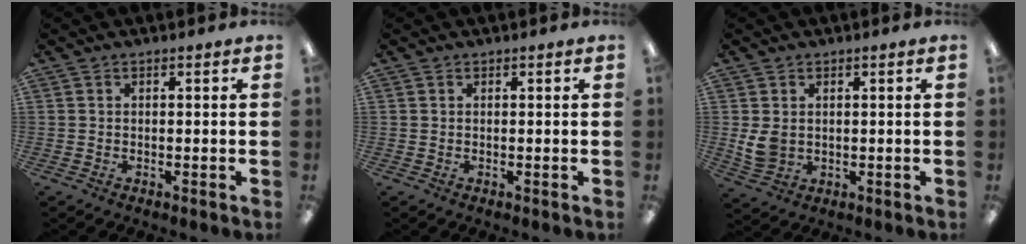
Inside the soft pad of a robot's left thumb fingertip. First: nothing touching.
{"total": 0.0}
{"total": 5.2, "force": [0.9, 4.1, 3.0], "torque": [-0.062, 0.000, 0.019]}